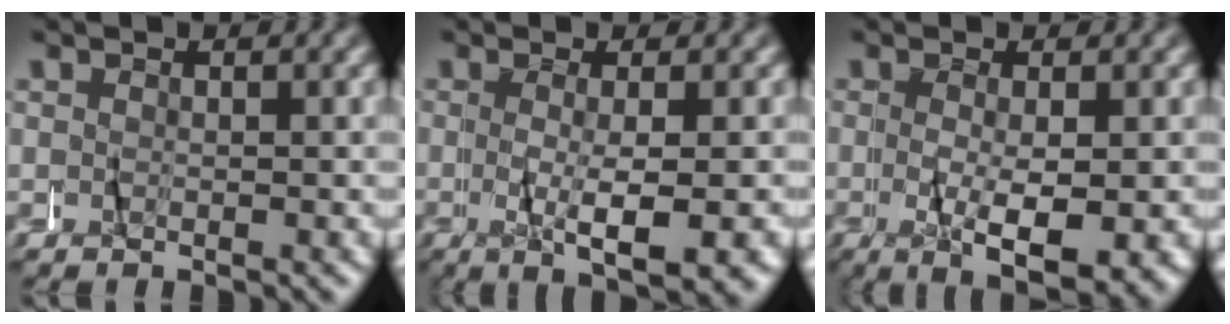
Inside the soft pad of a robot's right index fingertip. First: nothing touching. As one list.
[{"total": 5.2, "force": [-1.6, 0.4, 4.9], "torque": [-0.078, -0.006, -0.019]}, {"total": 6.4, "force": [-2.3, 1.9, 5.7], "torque": [-0.088, -0.018, -0.027]}]